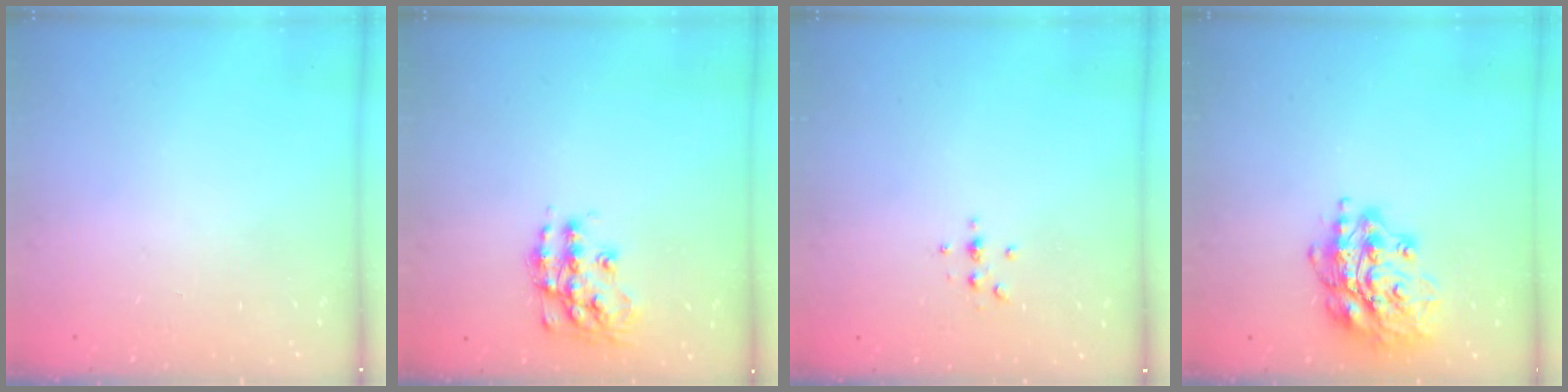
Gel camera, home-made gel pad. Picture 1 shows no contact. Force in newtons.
{"total": 13.7, "press": 13.7, "slide": 0.6}
{"total": 2.3, "press": 2.2, "slide": 0.2}
{"total": 16.4, "press": 16.4, "slide": 0.6}